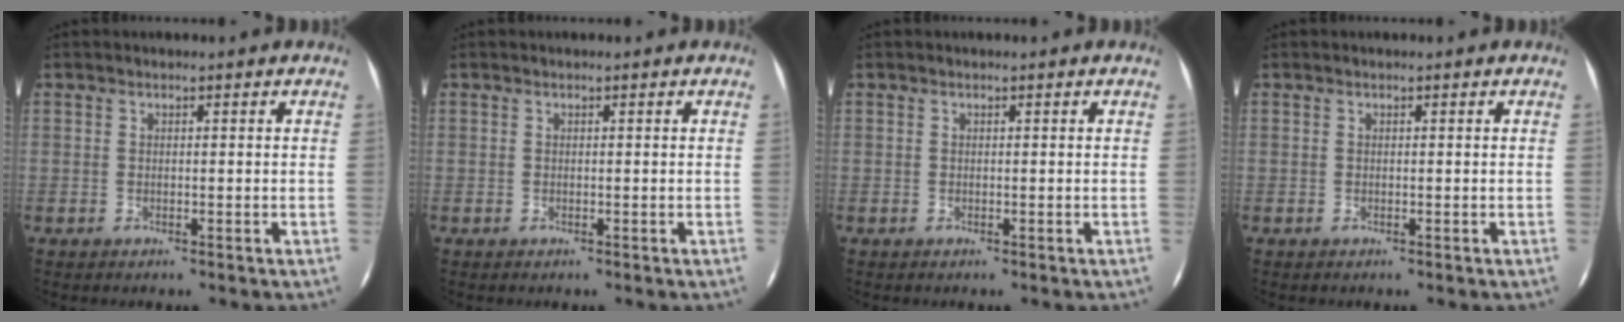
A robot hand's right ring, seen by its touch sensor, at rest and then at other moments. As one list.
[{"total": 0.0}, {"total": 0.0}, {"total": 0.0}]